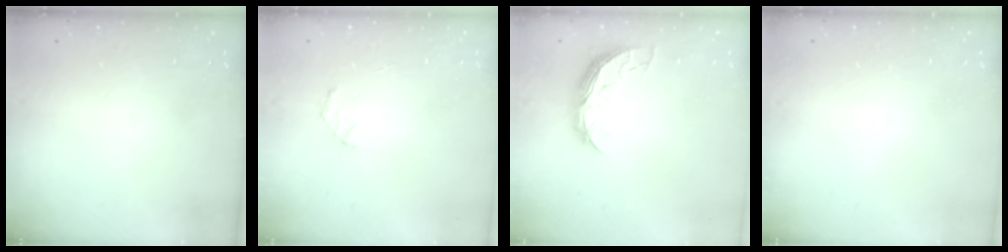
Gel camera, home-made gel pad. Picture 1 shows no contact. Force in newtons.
{"total": 1.9, "press": 1.9, "slide": 0.2}
{"total": 7.7, "press": 7.7, "slide": 0.2}
{"total": 0.0}